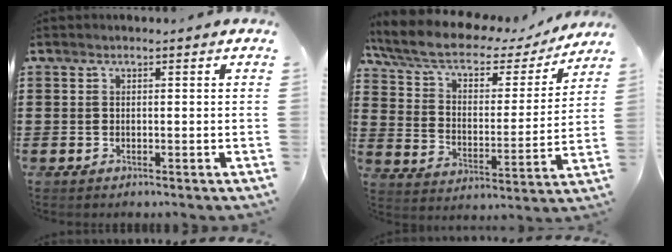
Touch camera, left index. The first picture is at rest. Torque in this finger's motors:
{"motor_torque": [1.54, -0.60, 1.05, 0.21]}